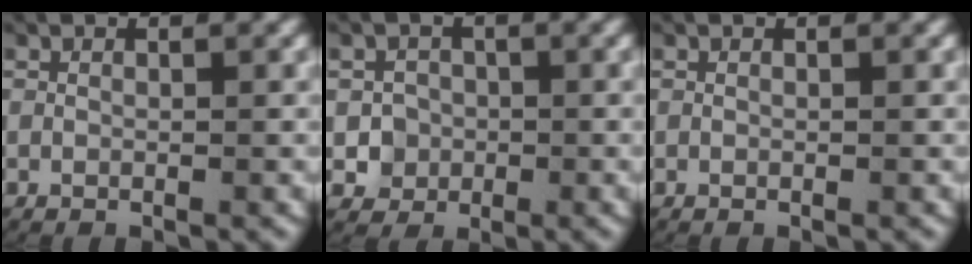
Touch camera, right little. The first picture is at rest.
{"total": 3.0, "force": [-0.8, 2.8, 0.4], "torque": [-0.002, -0.004, -0.014]}
{"total": 0.0}